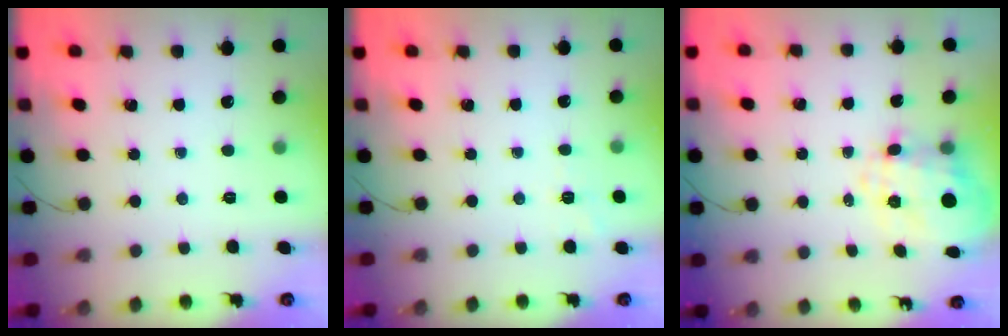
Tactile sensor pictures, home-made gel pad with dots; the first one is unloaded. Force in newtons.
{"total": 2.3, "press": 1.8, "slide": 1.4}
{"total": 8.0, "press": 7.8, "slide": 1.9}